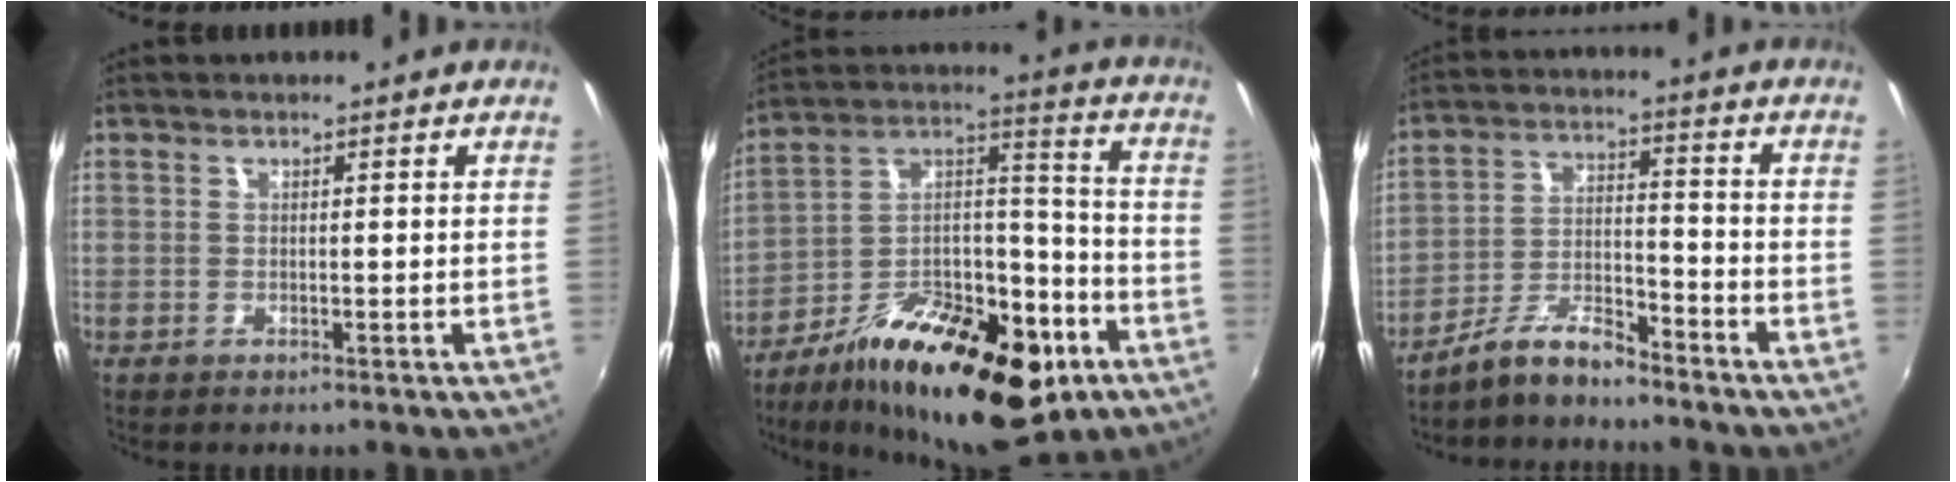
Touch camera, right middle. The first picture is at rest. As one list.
[{"total": 26.6, "force": [-14.8, 11.9, 18.7], "torque": [-0.304, 0.005, -0.226]}, {"total": 7.1, "force": [-6.3, 1.5, 3.0], "torque": [-0.067, 0.016, -0.117]}]